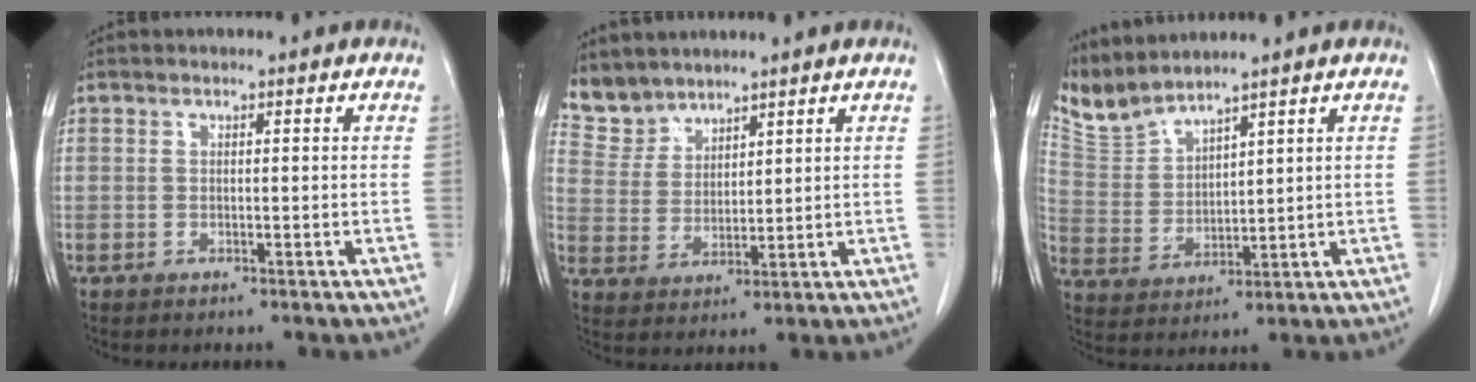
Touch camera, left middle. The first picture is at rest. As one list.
[{"total": 5.1, "force": [4.8, 1.8, -0.1], "torque": [-0.003, 0.010, 0.110]}, {"total": 6.0, "force": [5.9, -0.3, 0.7], "torque": [-0.033, 0.004, 0.138]}]